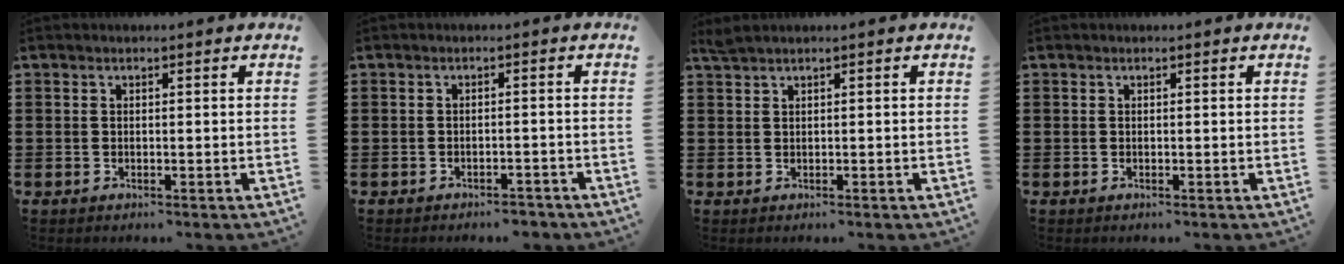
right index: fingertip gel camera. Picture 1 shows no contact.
{"total": 2.0, "force": [-2.0, 0.4, 0.1], "torque": [-0.009, 0.001, -0.043]}
{"total": 0.7, "force": [0.5, 0.0, 0.4], "torque": [-0.010, -0.001, 0.010]}
{"total": 0.0}